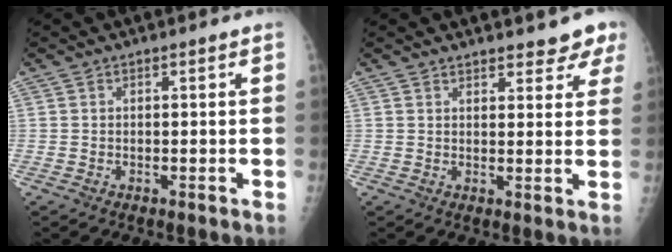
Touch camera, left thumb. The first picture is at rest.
{"total": 6.2, "force": [5.4, 2.3, 1.9], "torque": [0.014, -0.025, 0.056]}